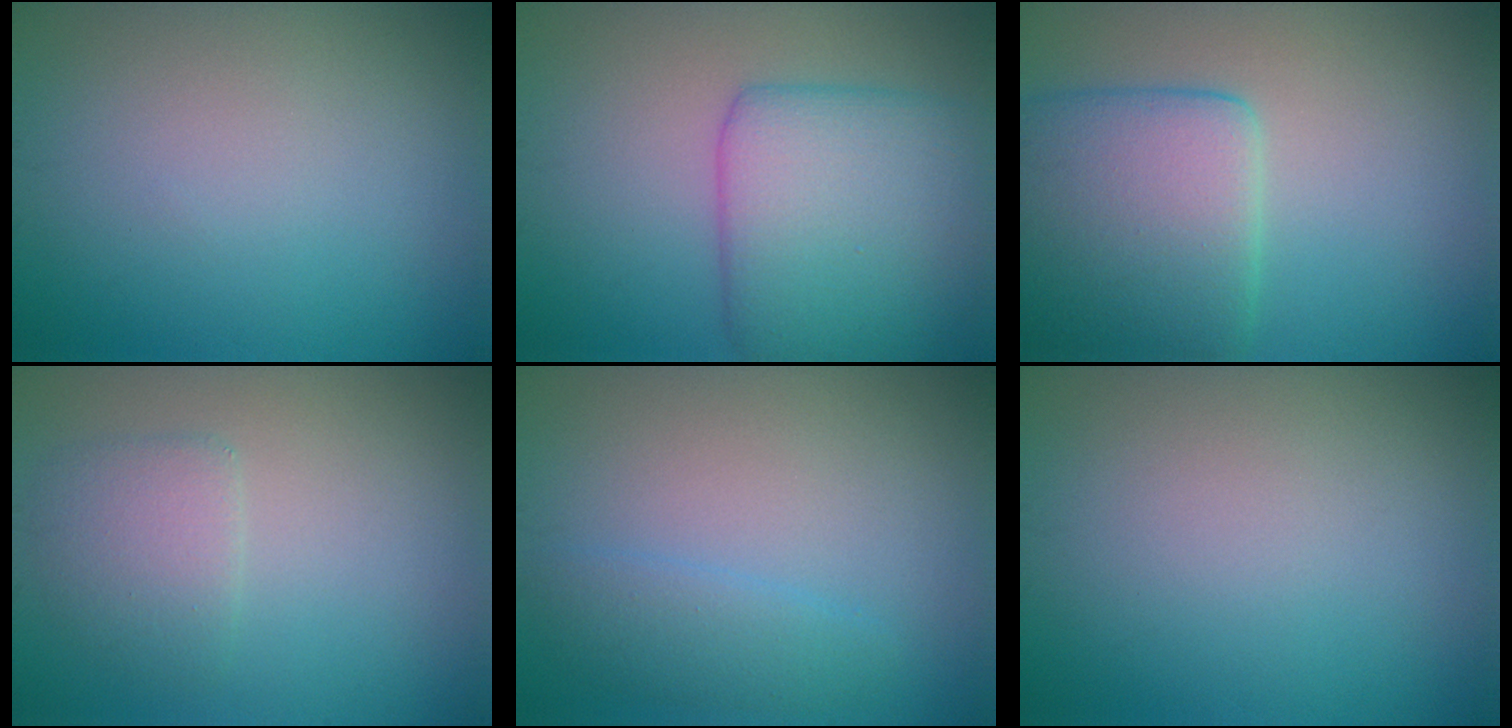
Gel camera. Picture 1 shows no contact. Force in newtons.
{"total": 7.3, "press": 7.3, "slide": 0.1}
{"total": 8.0, "press": 7.9, "slide": 0.6}
{"total": 2.5, "press": 2.5, "slide": 0.2}
{"total": 2.2, "press": 2.2, "slide": 0.1}
{"total": 0.0}